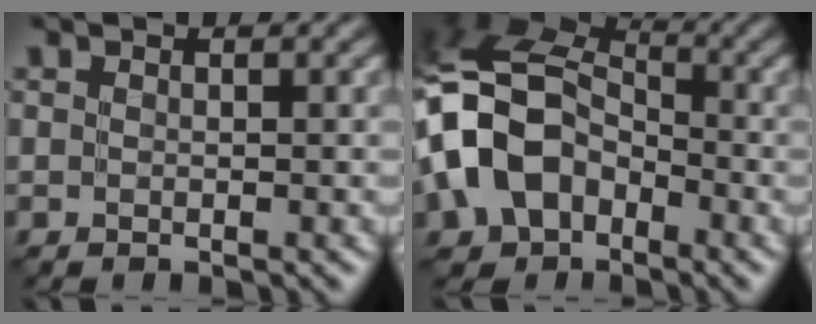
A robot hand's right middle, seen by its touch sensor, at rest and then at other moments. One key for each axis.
{"total": 12.6, "fx": -3.4, "fy": 9.1, "fz": 8.0, "tx": -0.178, "ty": -0.001, "tz": -0.082}